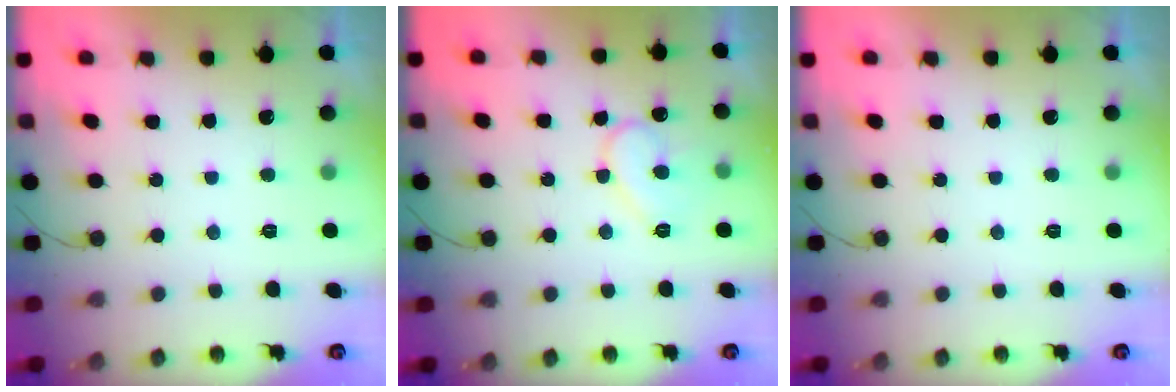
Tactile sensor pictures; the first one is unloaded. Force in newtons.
{"total": 9.7, "press": 9.7, "slide": 0.8}
{"total": 0.0}